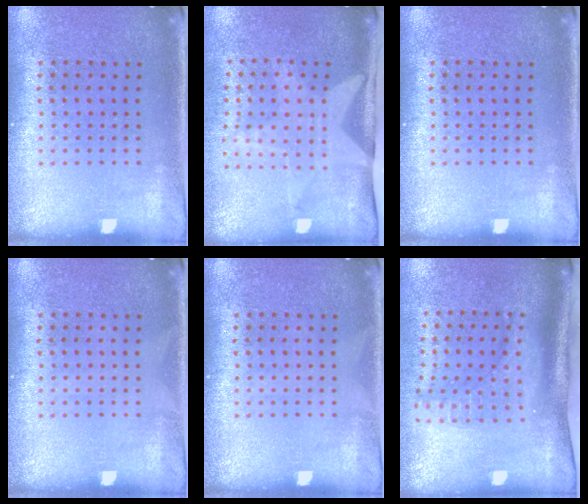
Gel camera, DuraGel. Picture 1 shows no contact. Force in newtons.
{"total": 2.1, "press": 1.5, "slide": 1.4}
{"total": 0.0}
{"total": 0.0}
{"total": 0.0}
{"total": 2.1, "press": 1.4, "slide": 1.6}